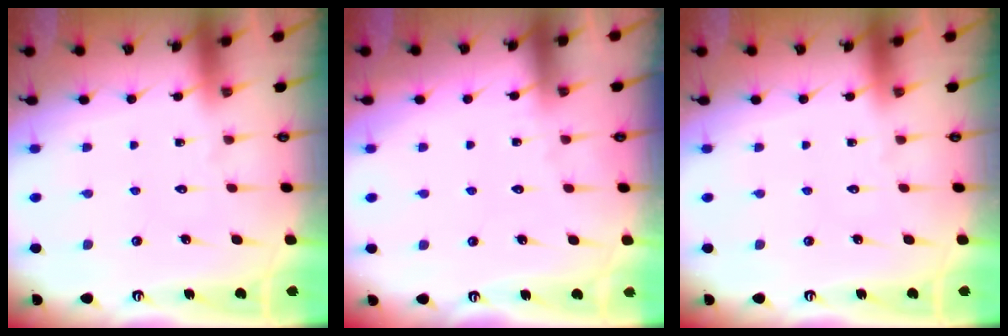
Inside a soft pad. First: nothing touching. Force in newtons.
{"total": 1.5, "press": 1.5, "slide": 0.3}
{"total": 0.0}